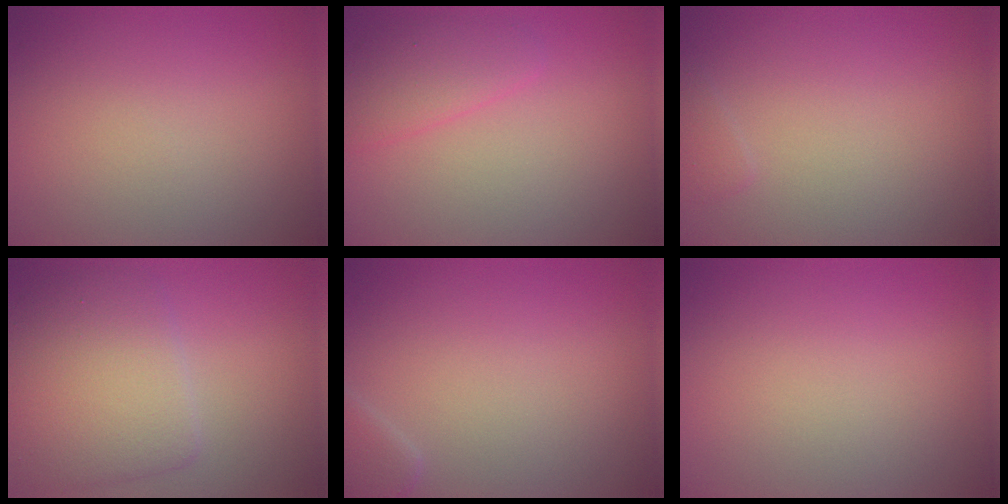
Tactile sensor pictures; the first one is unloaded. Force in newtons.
{"total": 2.2, "press": 2.2, "slide": 0.2}
{"total": 0.7, "press": 0.7, "slide": 0.1}
{"total": 5.7, "press": 5.7, "slide": 0.1}
{"total": 1.7, "press": 1.7, "slide": 0.2}
{"total": 0.0}